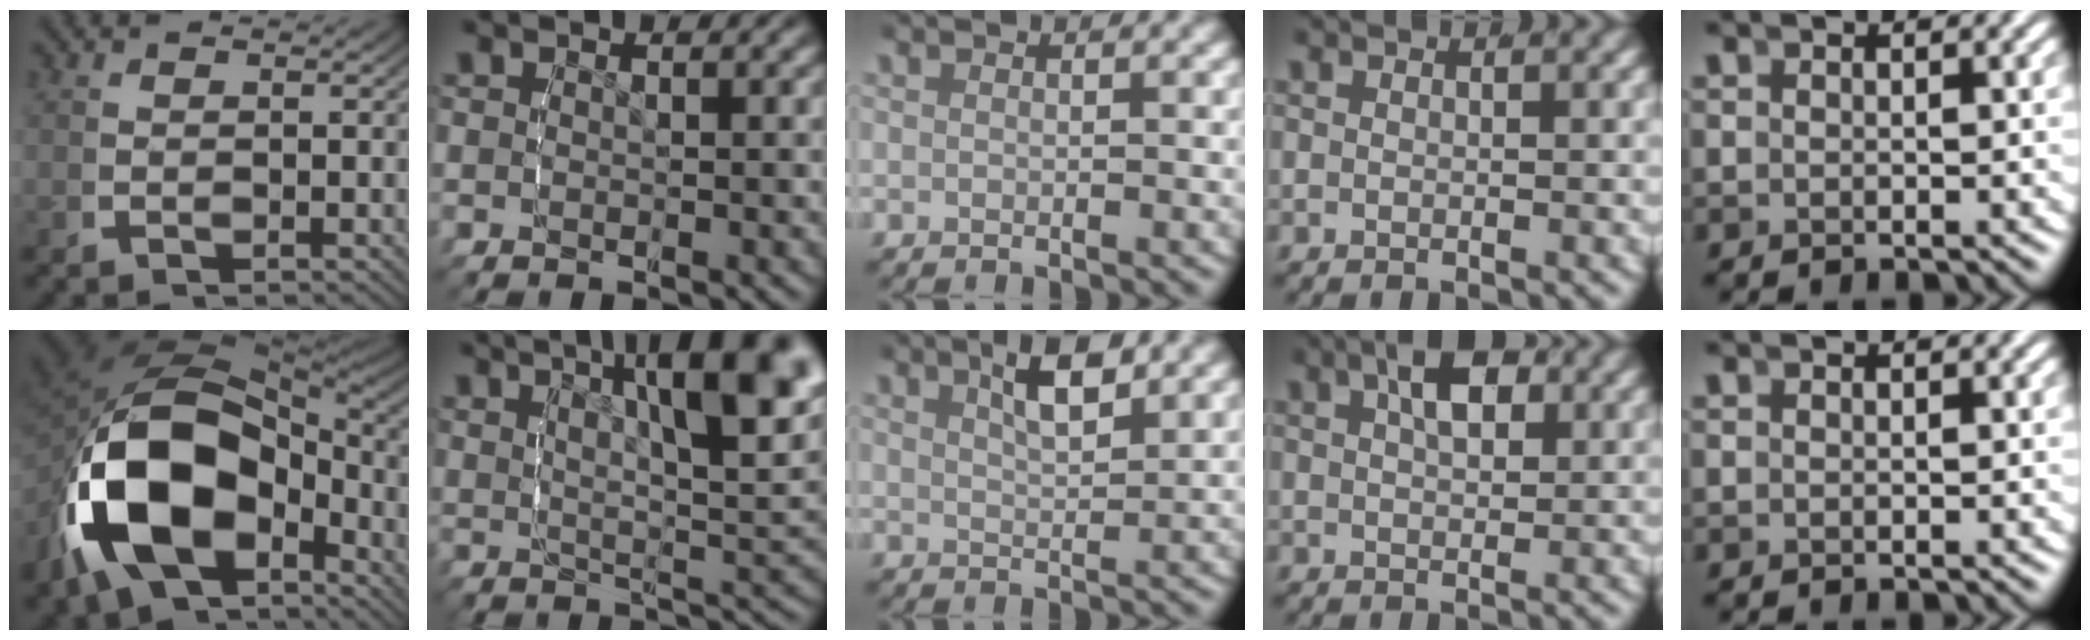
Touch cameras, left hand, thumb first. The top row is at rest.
{"thumb": {"total": 22.0, "force": [-1.9, 14.1, 16.8], "torque": [-0.359, -0.065, -0.004]}, "index": {"total": 12.8, "force": [5.7, 4.9, 10.3], "torque": [-0.131, 0.020, 0.083]}, "middle": {"total": 3.6, "force": [2.2, 1.0, 2.6], "torque": [-0.042, 0.003, 0.037]}, "ring": {"total": 4.0, "force": [1.7, 1.4, 3.3], "torque": [-0.043, 0.001, 0.028]}}